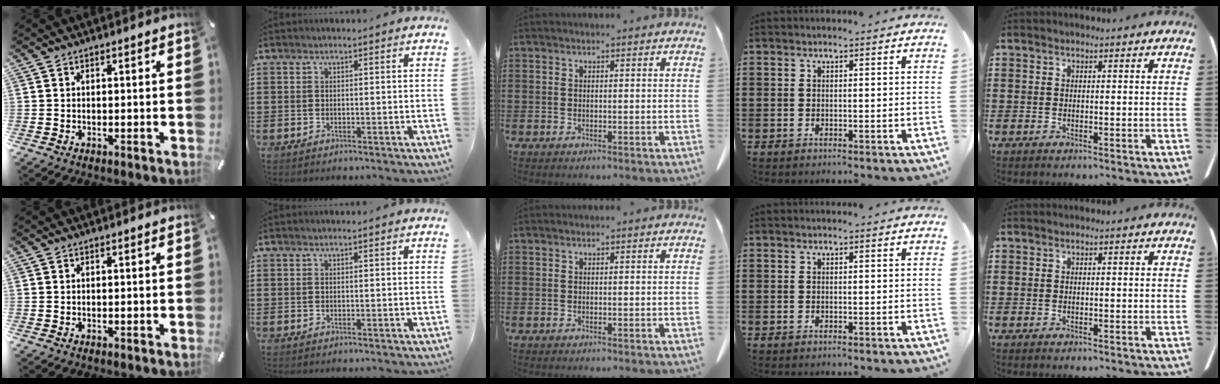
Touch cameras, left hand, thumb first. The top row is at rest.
{}